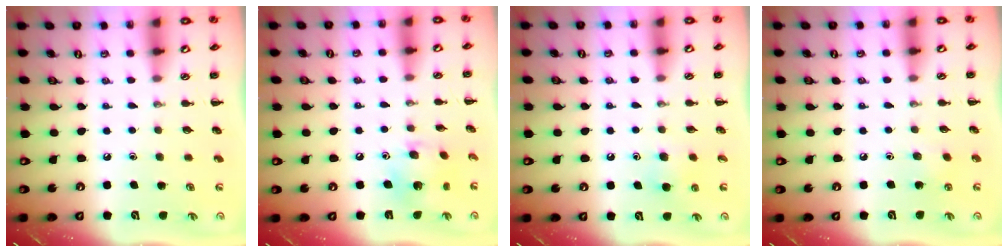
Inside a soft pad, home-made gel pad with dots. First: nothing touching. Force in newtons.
{"total": 7.3, "press": 7.3, "slide": 0.4}
{"total": 5.1, "press": 4.9, "slide": 1.4}
{"total": 3.6, "press": 3.5, "slide": 1.1}